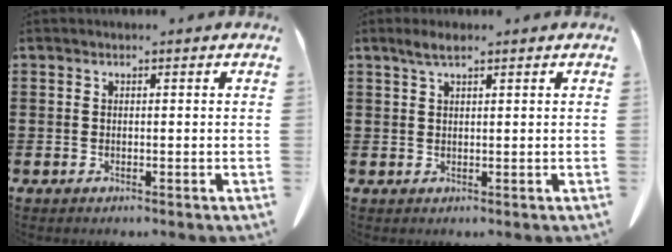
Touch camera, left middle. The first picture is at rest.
{"total": 2.2, "force": [1.4, 0.4, 1.7], "torque": [-0.035, 0.003, 0.024]}